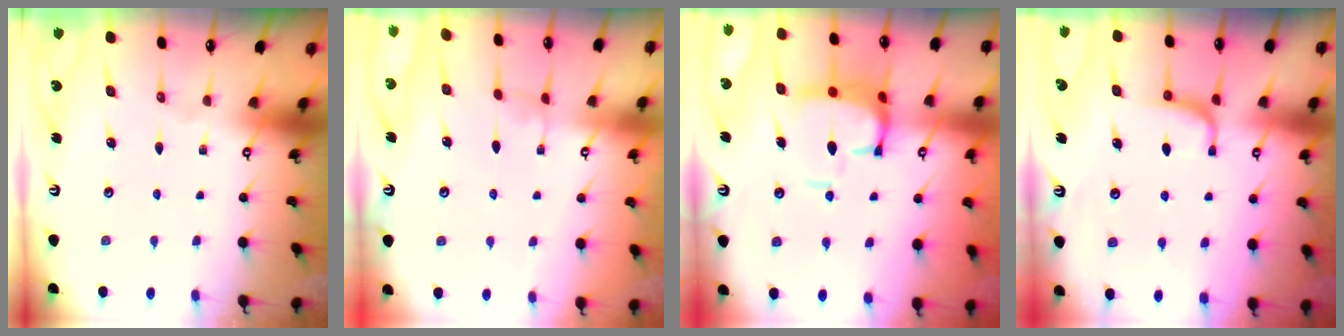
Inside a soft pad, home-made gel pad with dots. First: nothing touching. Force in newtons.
{"total": 2.6, "press": 2.6, "slide": 0.2}
{"total": 8.3, "press": 8.2, "slide": 1.2}
{"total": 0.5, "press": 0.0, "slide": 0.5}